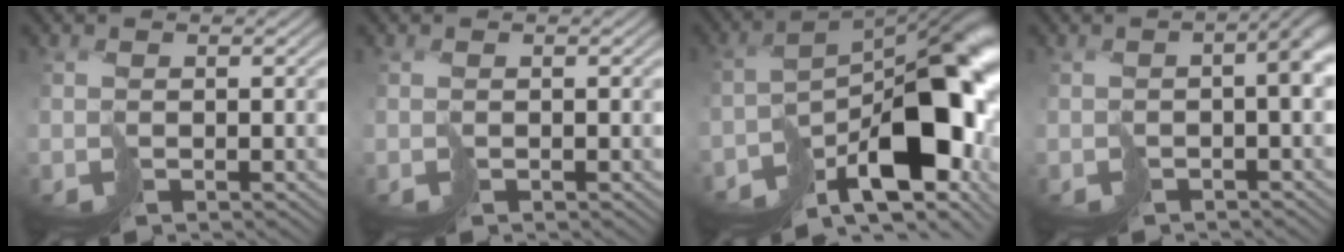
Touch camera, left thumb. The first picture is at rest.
{"total": 0.0}
{"total": 16.0, "force": [-7.1, 7.2, 12.4], "torque": [-0.167, -0.031, -0.098]}
{"total": 4.3, "force": [-0.9, 1.5, 3.9], "torque": [-0.060, -0.007, -0.012]}